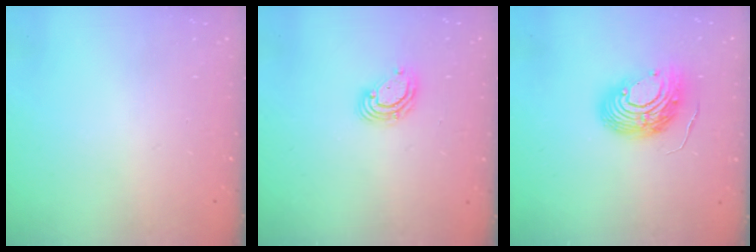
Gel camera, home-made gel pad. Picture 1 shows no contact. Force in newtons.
{"total": 6.2, "press": 6.1, "slide": 1.0}
{"total": 13.3, "press": 13.1, "slide": 2.3}